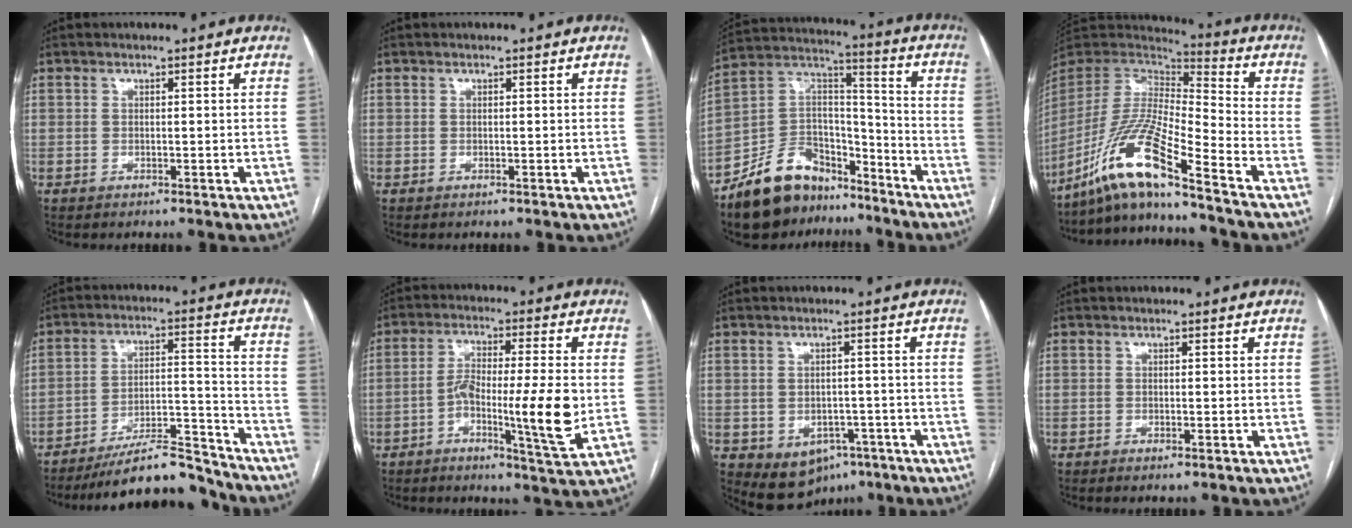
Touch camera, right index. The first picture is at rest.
{"total": 0.0}
{"total": 15.4, "force": [-11.7, 8.0, 5.9], "torque": [-0.110, 0.051, -0.205]}
{"total": 15.9, "force": [-11.9, -0.8, 10.5], "torque": [-0.211, -0.012, -0.228]}
{"total": 14.8, "force": [-13.6, 2.5, 5.3], "torque": [-0.080, 0.031, -0.219]}
{"total": 11.3, "force": [-2.2, 0.6, 11.1], "torque": [-0.193, -0.001, -0.041]}
{"total": 7.9, "force": [-4.1, 5.8, 3.3], "torque": [-0.045, 0.016, -0.046]}
{"total": 0.9, "force": [-0.7, 0.0, 0.7], "torque": [-0.016, -0.002, -0.010]}